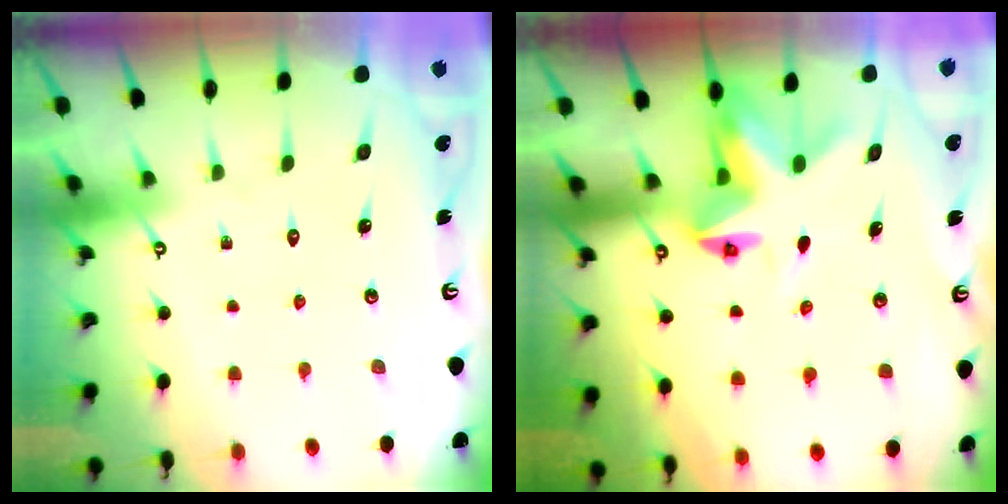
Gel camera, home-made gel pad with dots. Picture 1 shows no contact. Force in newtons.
{"total": 5.0, "press": 5.0, "slide": 0.4}